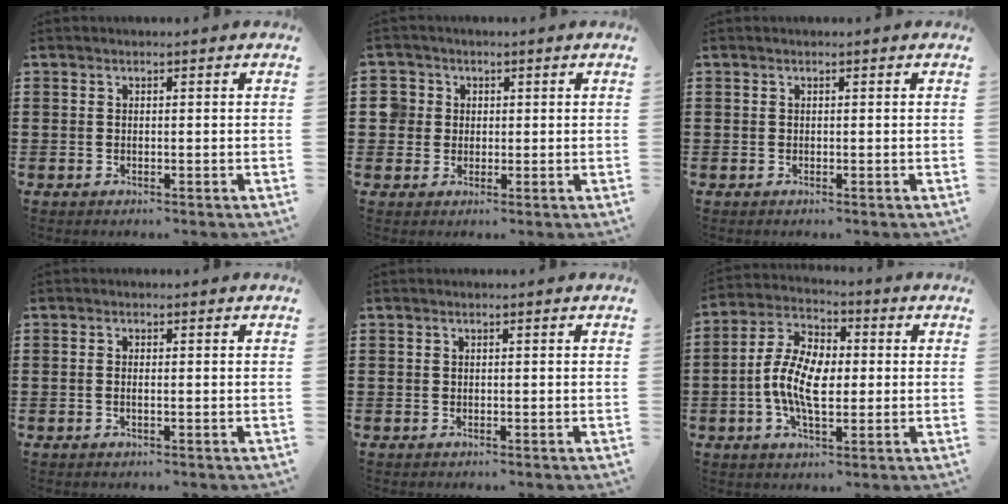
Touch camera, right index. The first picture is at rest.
{"total": 3.7, "force": [0.7, 3.6, 0.5], "torque": [-0.028, 0.014, 0.010]}
{"total": 0.0}
{"total": 0.6, "force": [-0.2, 0.0, 0.6], "torque": [-0.011, -0.005, -0.003]}
{"total": 0.0}
{"total": 9.1, "force": [-1.2, 4.7, 7.7], "torque": [-0.182, 0.001, -0.030]}